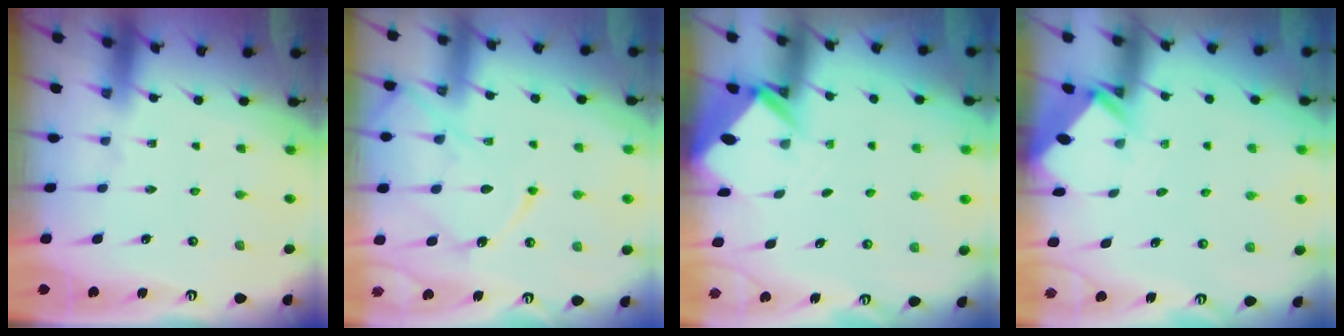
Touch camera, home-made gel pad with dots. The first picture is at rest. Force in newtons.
{"total": 12.5, "press": 12.5, "slide": 1.0}
{"total": 2.7, "press": 2.7, "slide": 0.1}
{"total": 2.7, "press": 2.7, "slide": 0.2}